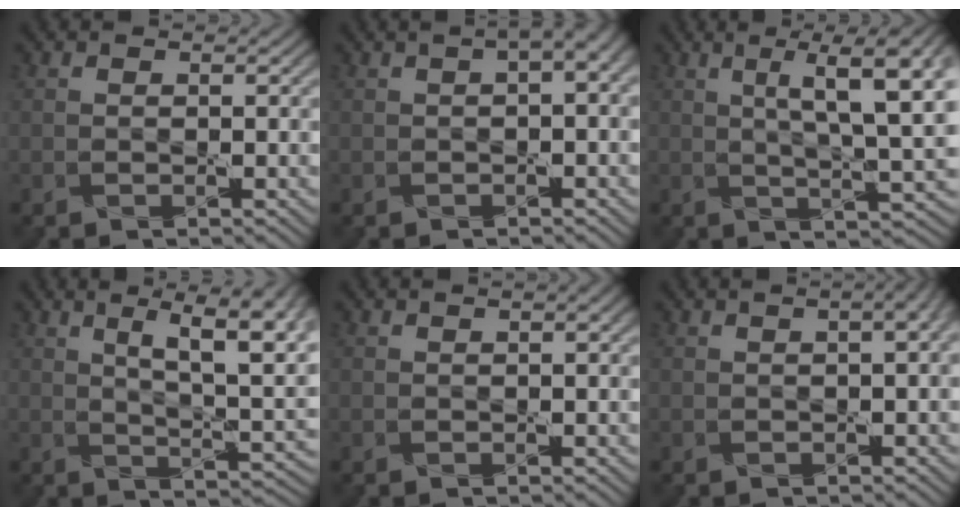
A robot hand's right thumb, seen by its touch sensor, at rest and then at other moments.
{"total": 3.2, "force": [0.7, 0.8, 3.0], "torque": [-0.044, 0.012, 0.010]}
{"total": 10.9, "force": [2.9, 2.8, 10.2], "torque": [-0.158, 0.015, 0.045]}
{"total": 10.8, "force": [4.0, 3.6, 9.4], "torque": [-0.147, 0.006, 0.059]}
{"total": 1.0, "force": [0.3, 0.2, 1.0], "torque": [-0.015, 0.006, 0.004]}
{"total": 4.3, "force": [0.9, 1.8, 3.8], "torque": [-0.036, 0.011, 0.005]}